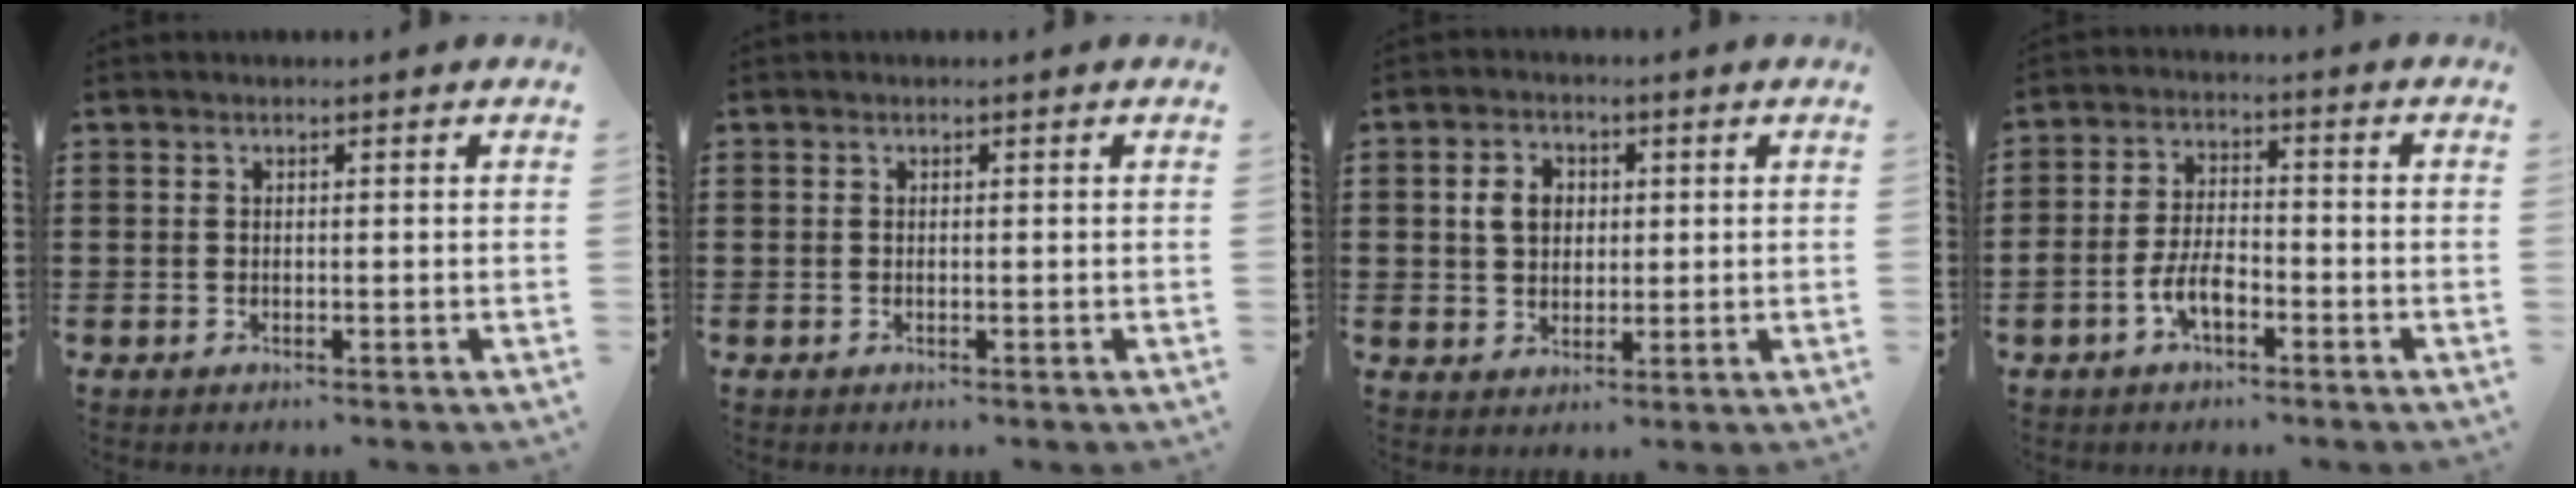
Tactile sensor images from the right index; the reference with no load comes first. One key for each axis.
{"total": 0.0}
{"total": 4.3, "fx": 0.7, "fy": 3.4, "fz": 2.5, "tx": -0.061, "ty": 0.014, "tz": 0.010}
{"total": 5.1, "fx": -2.5, "fy": 2.4, "fz": 3.8, "tx": -0.091, "ty": 0.000, "tz": -0.053}